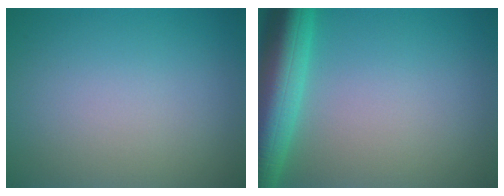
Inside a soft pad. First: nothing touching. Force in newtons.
{"total": 8.2, "press": 8.1, "slide": 0.4}